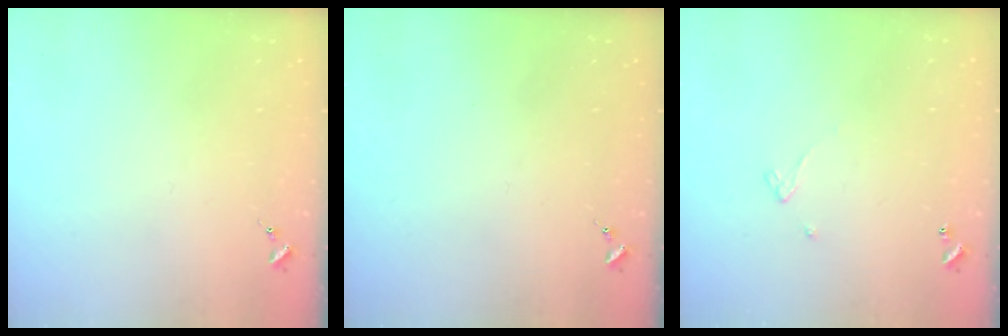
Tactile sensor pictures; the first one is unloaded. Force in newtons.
{"total": 0.0}
{"total": 2.4, "press": 2.4, "slide": 0.2}